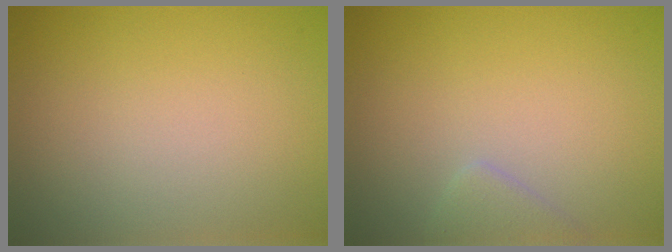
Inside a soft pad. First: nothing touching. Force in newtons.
{"total": 1.5, "press": 1.5, "slide": 0.1}